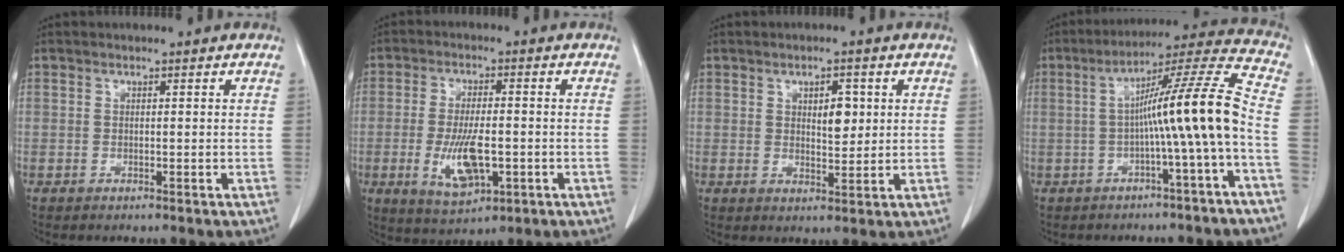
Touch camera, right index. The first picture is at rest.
{"total": 8.5, "force": [-2.0, 3.0, 7.7], "torque": [-0.150, -0.010, -0.027]}
{"total": 4.1, "force": [1.2, 1.8, 3.5], "torque": [-0.053, -0.003, 0.020]}
{"total": 12.5, "force": [-2.2, -1.8, 12.2], "torque": [-0.185, 0.025, -0.040]}